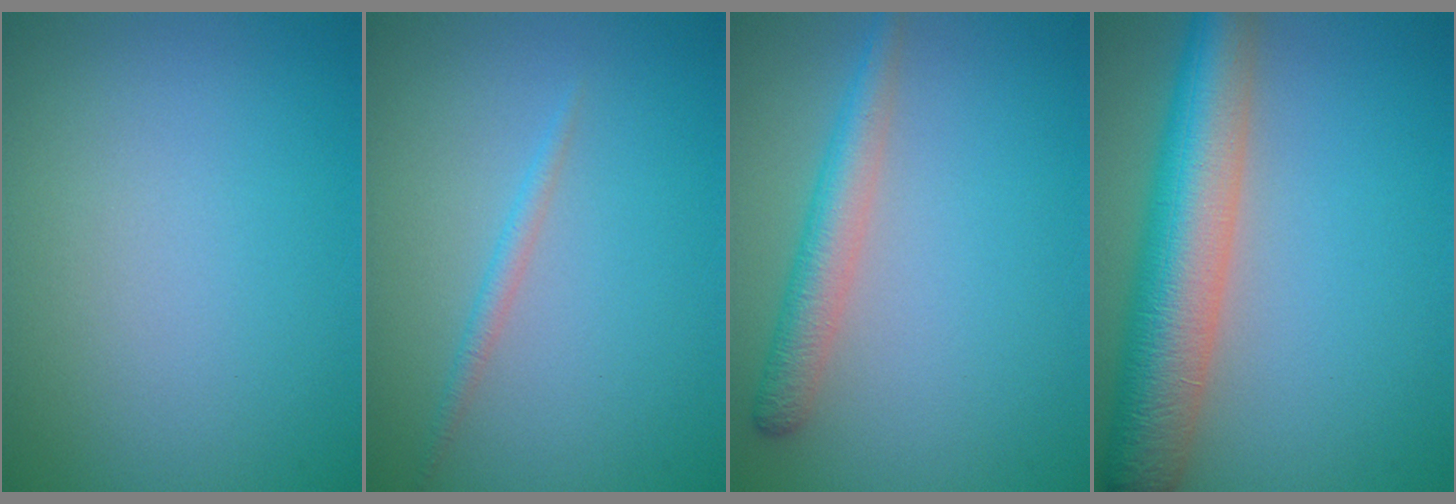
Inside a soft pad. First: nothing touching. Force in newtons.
{"total": 1.1, "press": 1.1, "slide": 0.0}
{"total": 3.1, "press": 3.1, "slide": 0.2}
{"total": 8.6, "press": 8.5, "slide": 0.6}